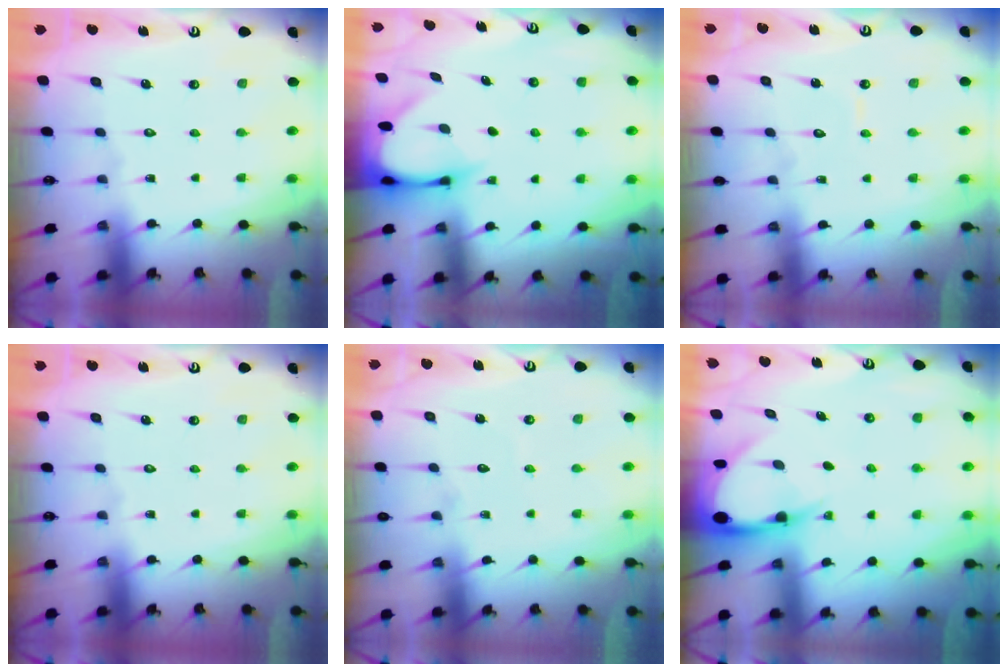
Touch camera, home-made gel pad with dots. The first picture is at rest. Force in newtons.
{"total": 3.8, "press": 3.7, "slide": 0.4}
{"total": 3.7, "press": 3.7, "slide": 0.1}
{"total": 0.0}
{"total": 2.6, "press": 2.6, "slide": 0.2}
{"total": 5.8, "press": 5.7, "slide": 0.6}